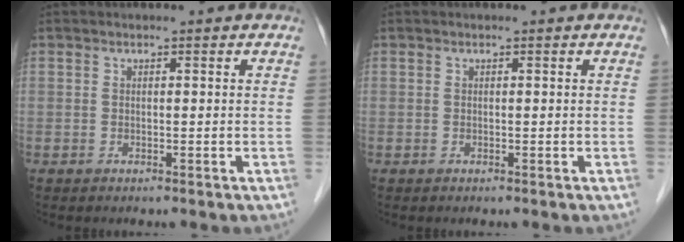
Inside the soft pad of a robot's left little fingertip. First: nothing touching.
{"total": 0.0}